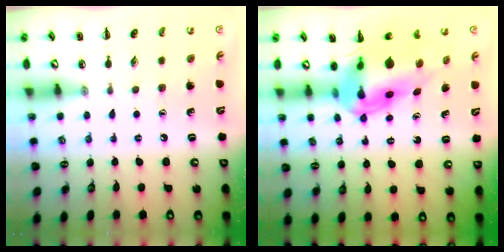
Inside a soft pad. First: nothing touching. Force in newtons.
{"total": 10.8, "press": 10.2, "slide": 3.4}